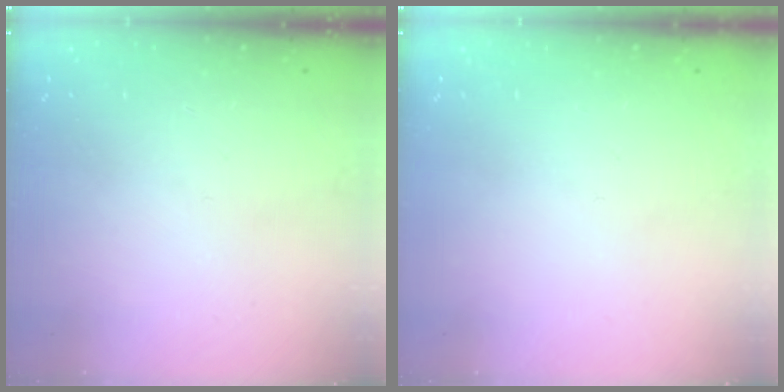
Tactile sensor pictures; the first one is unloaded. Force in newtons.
{"total": 0.0}